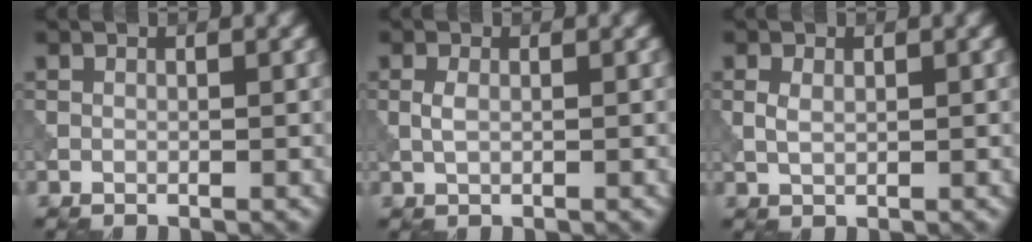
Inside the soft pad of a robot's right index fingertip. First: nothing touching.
{"total": 1.1, "force": [0.1, 0.6, 1.0], "torque": [-0.025, 0.000, 0.000]}
{"total": 1.4, "force": [0.3, 0.9, 1.0], "torque": [-0.026, -0.001, 0.007]}